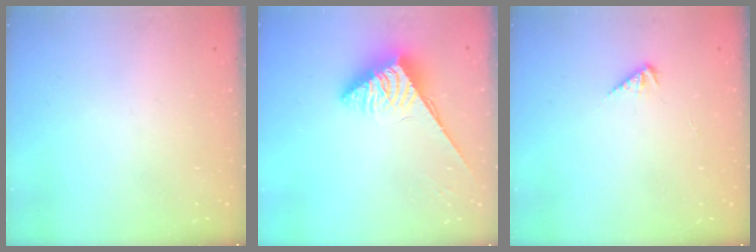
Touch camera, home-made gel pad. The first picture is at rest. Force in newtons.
{"total": 4.9, "press": 4.9, "slide": 0.5}
{"total": 2.3, "press": 2.3, "slide": 0.2}